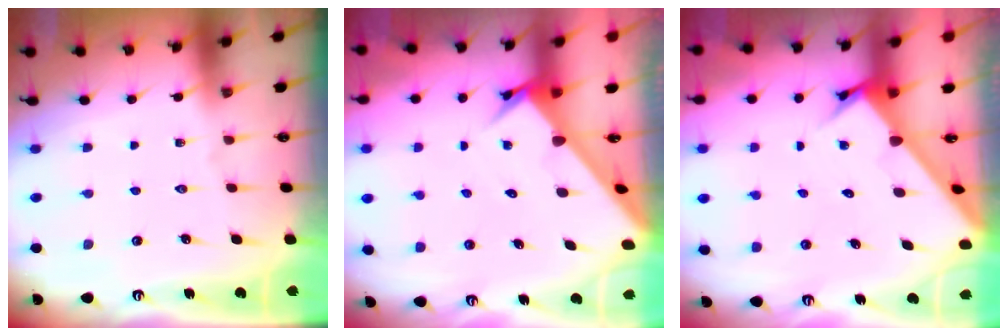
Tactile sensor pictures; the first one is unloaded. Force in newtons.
{"total": 3.1, "press": 3.1, "slide": 0.3}
{"total": 2.9, "press": 2.9, "slide": 0.2}